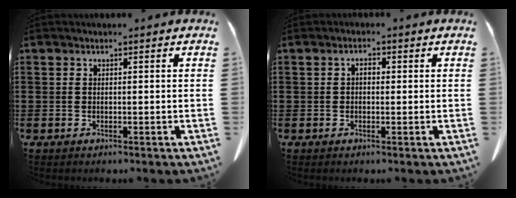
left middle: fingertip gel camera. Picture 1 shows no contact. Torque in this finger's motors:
{"motor_torque": [-0.02, -0.02, 0.04, 0.01]}